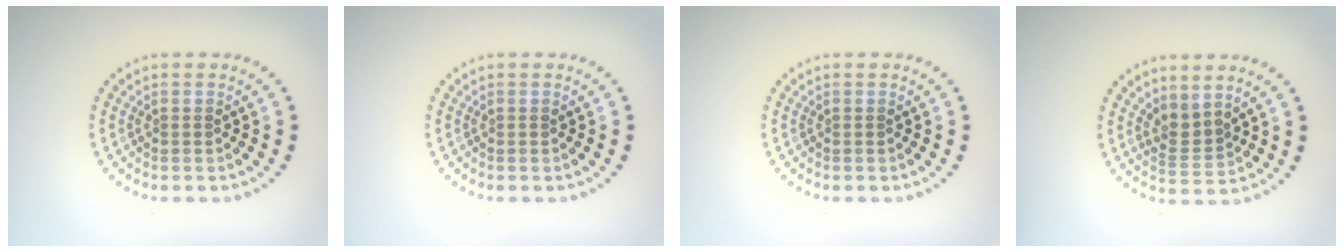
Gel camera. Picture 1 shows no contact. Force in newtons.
{"total": 0.0}
{"total": 0.0}
{"total": 2.2, "press": 1.5, "slide": 1.6}